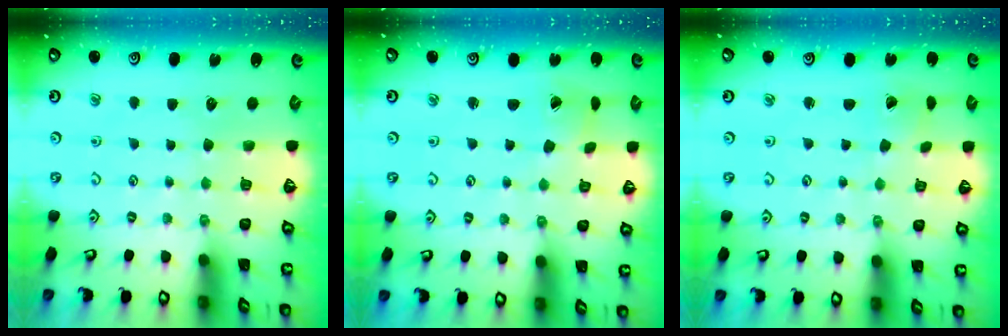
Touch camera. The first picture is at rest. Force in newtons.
{"total": 1.7, "press": 1.7, "slide": 0.2}
{"total": 1.8, "press": 1.8, "slide": 0.1}